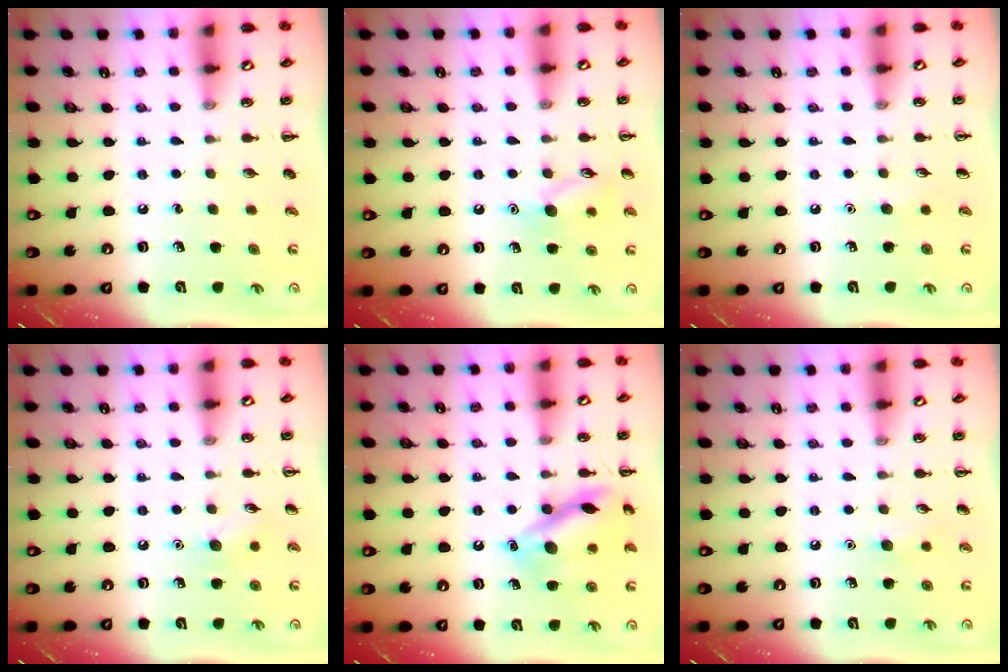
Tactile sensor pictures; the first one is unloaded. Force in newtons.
{"total": 9.6, "press": 9.5, "slide": 1.4}
{"total": 3.7, "press": 3.5, "slide": 1.1}
{"total": 6.5, "press": 6.3, "slide": 1.6}
{"total": 13.5, "press": 13.4, "slide": 1.6}
{"total": 4.5, "press": 4.4, "slide": 1.1}